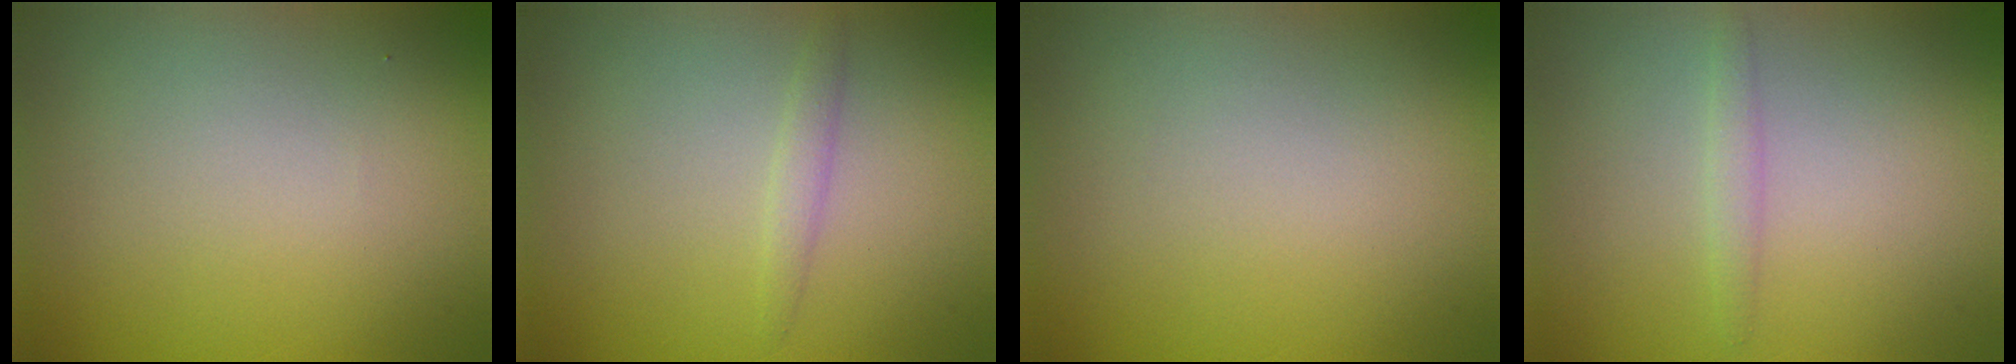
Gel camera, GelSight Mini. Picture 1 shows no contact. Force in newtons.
{"total": 1.0, "press": 1.0, "slide": 0.1}
{"total": 0.0}
{"total": 1.1, "press": 1.1, "slide": 0.0}